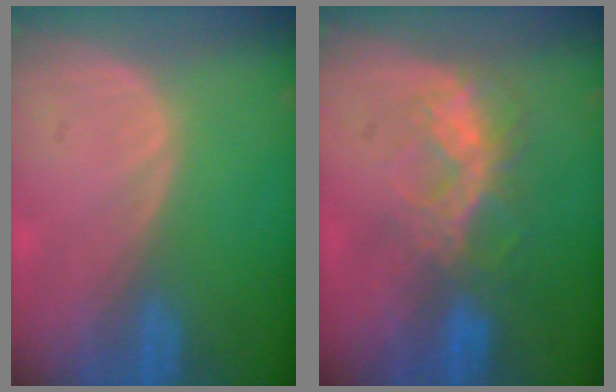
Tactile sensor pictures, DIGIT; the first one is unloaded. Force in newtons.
{"total": 6.3, "press": 6.2, "slide": 1.2}